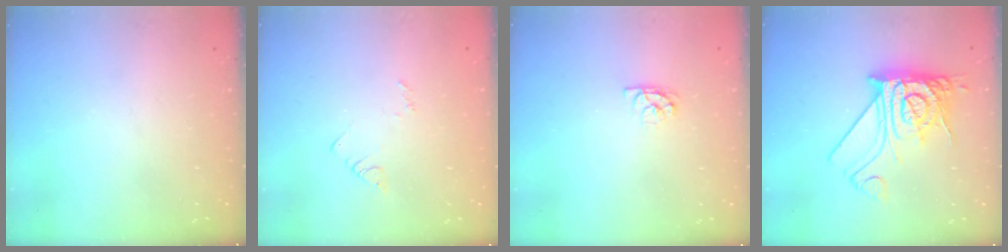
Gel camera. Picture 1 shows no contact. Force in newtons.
{"total": 3.7, "press": 3.7, "slide": 0.3}
{"total": 3.9, "press": 3.9, "slide": 0.3}
{"total": 15.8, "press": 15.7, "slide": 1.4}